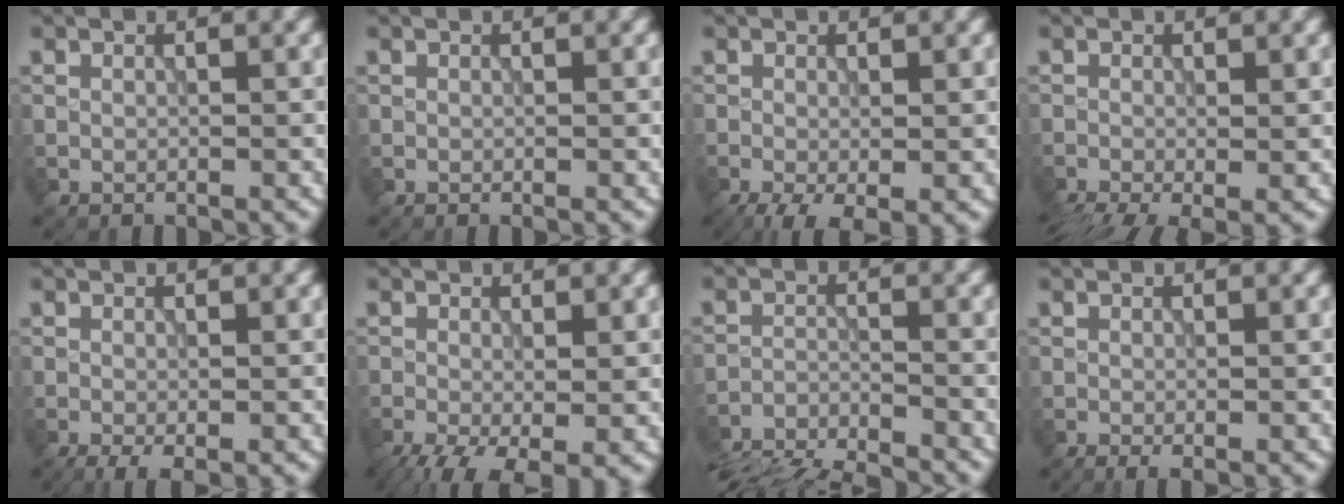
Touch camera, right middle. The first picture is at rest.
{"total": 0.0}
{"total": 4.0, "force": [-2.0, 1.2, 3.3], "torque": [-0.060, -0.009, -0.032]}
{"total": 5.2, "force": [-3.1, 1.6, 3.9], "torque": [-0.067, -0.022, -0.050]}
{"total": 2.1, "force": [-1.0, 0.4, 1.8], "torque": [-0.034, -0.008, -0.018]}
{"total": 6.9, "force": [-3.5, 2.5, 5.3], "torque": [-0.104, -0.022, -0.054]}
{"total": 9.3, "force": [-9.0, 1.6, 2.0], "torque": [-0.040, -0.029, -0.147]}
{"total": 1.0, "force": [-0.3, 0.2, 0.9], "torque": [-0.015, -0.007, -0.006]}